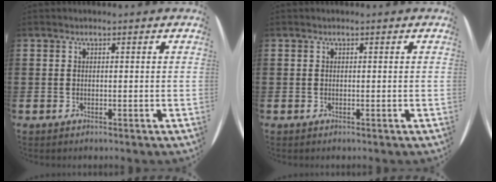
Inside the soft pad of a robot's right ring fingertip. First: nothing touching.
{"total": 0.0}